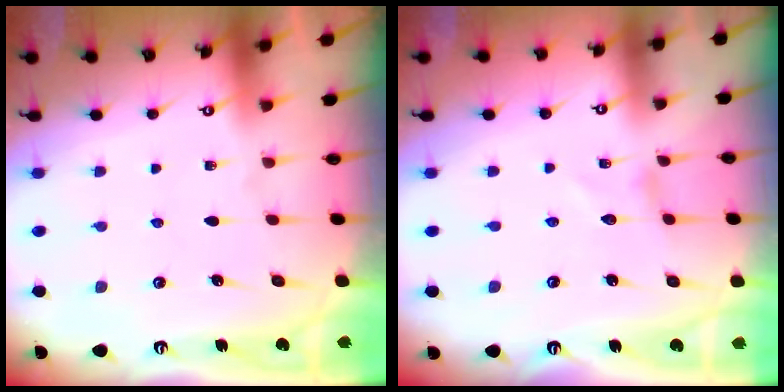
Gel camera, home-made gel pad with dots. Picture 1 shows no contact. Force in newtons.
{"total": 0.0}